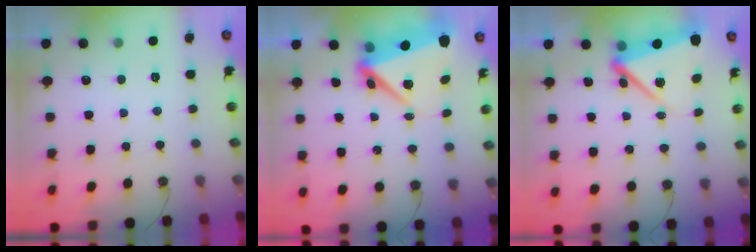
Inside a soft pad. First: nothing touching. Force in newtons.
{"total": 8.5, "press": 8.2, "slide": 2.0}
{"total": 8.4, "press": 8.1, "slide": 2.0}